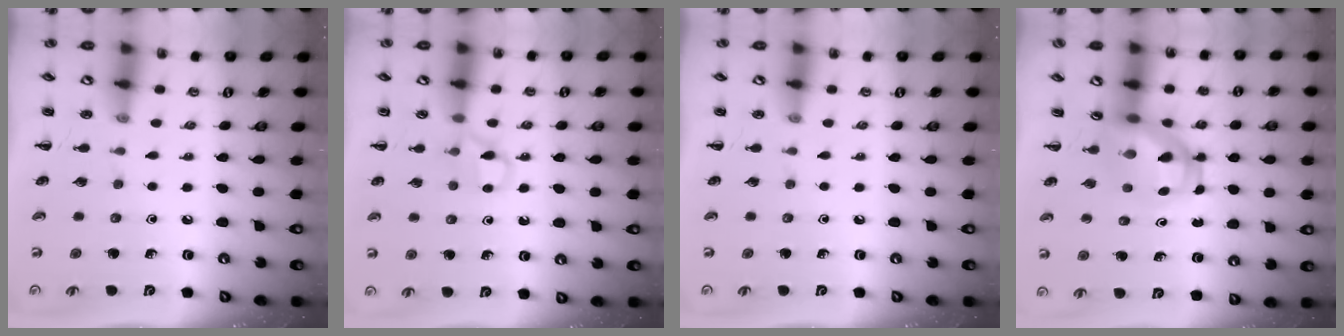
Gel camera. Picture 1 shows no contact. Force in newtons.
{"total": 5.3, "press": 5.1, "slide": 1.6}
{"total": 0.0}
{"total": 5.6, "press": 5.5, "slide": 1.1}